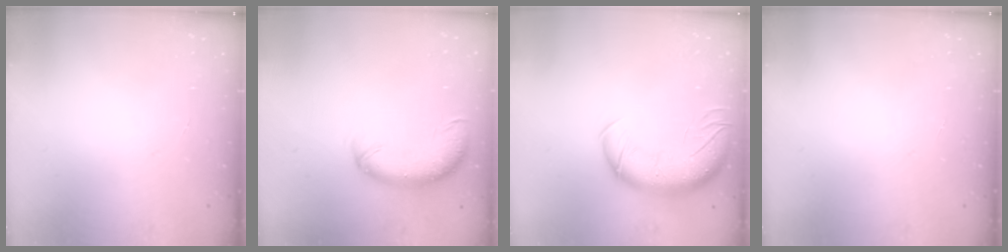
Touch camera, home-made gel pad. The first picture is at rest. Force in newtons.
{"total": 11.5, "press": 11.2, "slide": 2.6}
{"total": 13.4, "press": 13.0, "slide": 3.3}
{"total": 0.0}